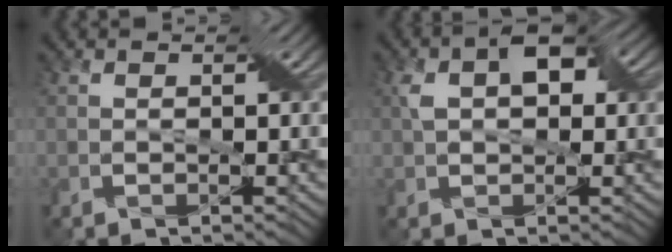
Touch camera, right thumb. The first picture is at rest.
{"total": 6.3, "force": [1.6, 3.5, 5.0], "torque": [-0.094, 0.010, 0.021]}